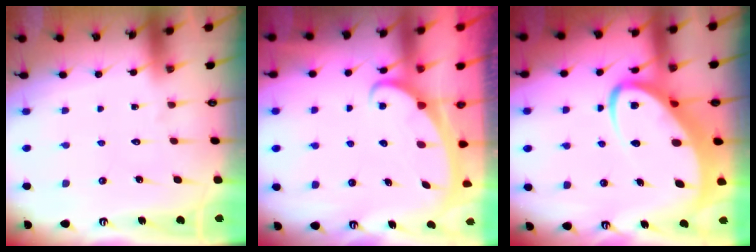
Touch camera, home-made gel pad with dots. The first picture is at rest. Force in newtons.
{"total": 2.1, "press": 2.1, "slide": 0.3}
{"total": 8.9, "press": 8.8, "slide": 1.0}